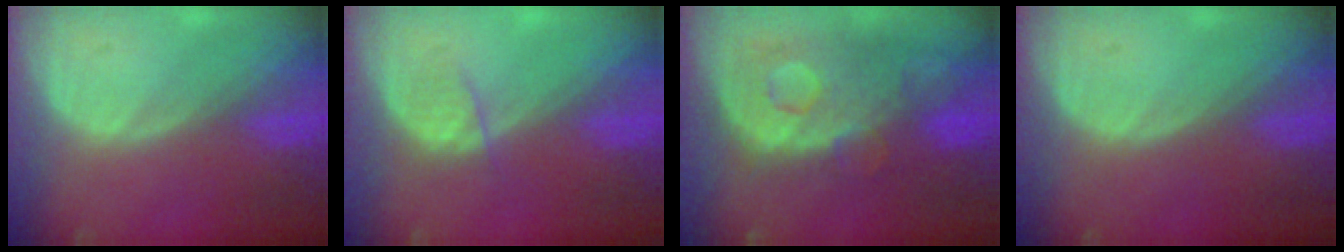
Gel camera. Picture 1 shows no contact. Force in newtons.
{"total": 1.9, "press": 1.9, "slide": 0.4}
{"total": 11.2, "press": 9.7, "slide": 5.6}
{"total": 0.0}